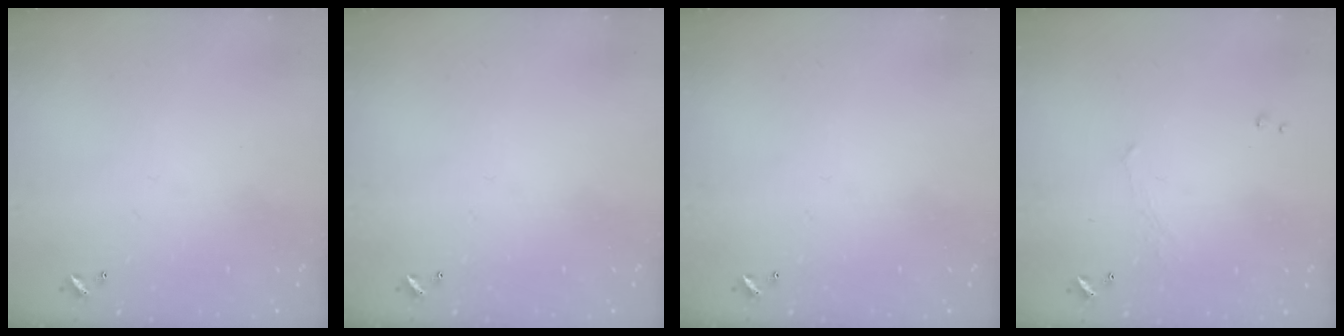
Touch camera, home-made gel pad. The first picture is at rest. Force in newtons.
{"total": 0.0}
{"total": 0.0}
{"total": 1.1, "press": 1.0, "slide": 0.6}